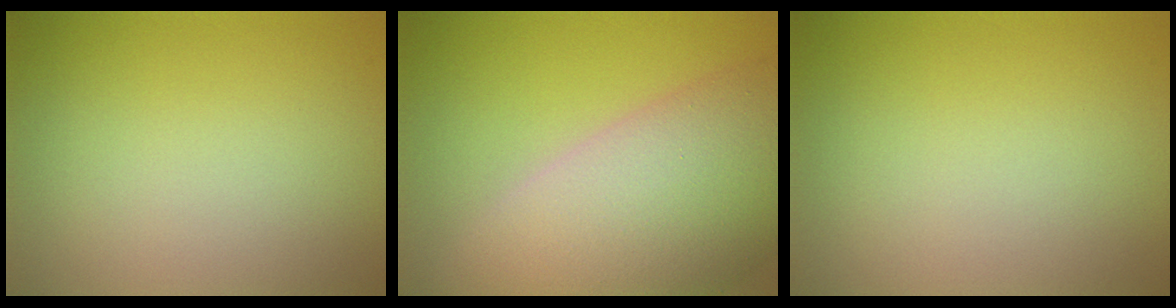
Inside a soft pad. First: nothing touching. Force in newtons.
{"total": 13.0, "press": 13.0, "slide": 1.0}
{"total": 0.0}